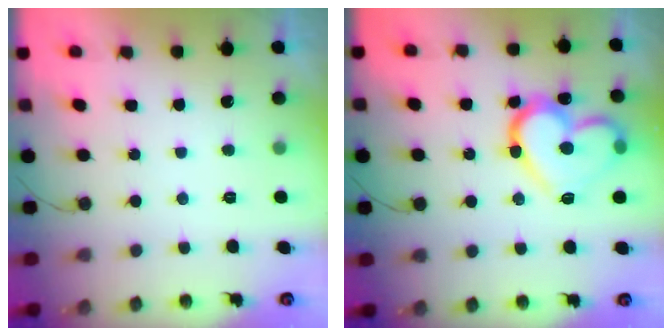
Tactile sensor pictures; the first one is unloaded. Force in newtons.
{"total": 17.9, "press": 17.9, "slide": 1.2}